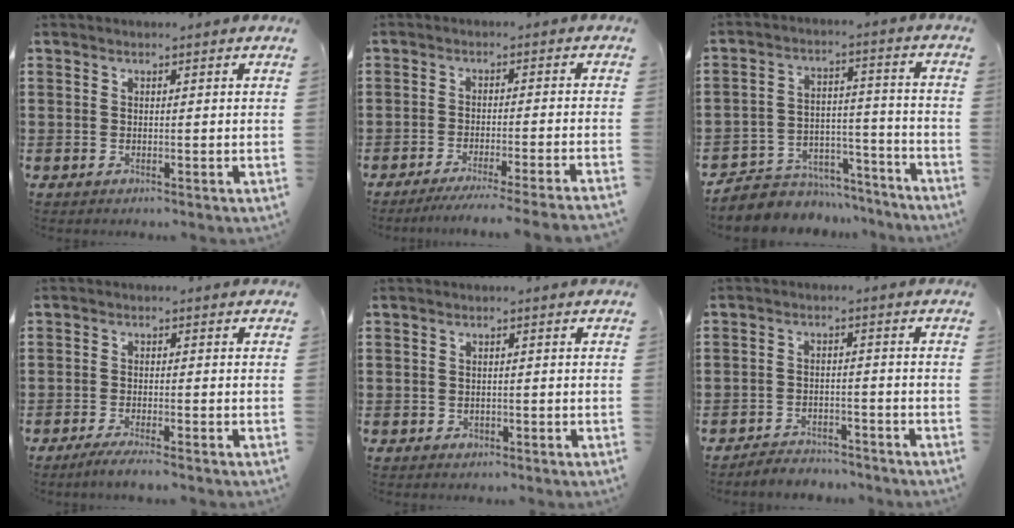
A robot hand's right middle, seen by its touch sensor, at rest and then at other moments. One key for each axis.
{"total": 3.5, "fx": -3.0, "fy": -0.7, "fz": 1.7, "tx": -0.027, "ty": -0.008, "tz": -0.061}
{"total": 5.5, "fx": -5.1, "fy": 2.1, "fz": 0.3, "tx": -0.007, "ty": 0.018, "tz": -0.101}
{"total": 2.0, "fx": -1.8, "fy": -0.2, "fz": 1.0, "tx": -0.015, "ty": 0.001, "tz": -0.034}
{"total": 0.5, "fx": -0.1, "fy": 0.4, "fz": 0.2, "tx": -0.007, "ty": 0.001, "tz": -0.002}
{"total": 3.1, "fx": -3.1, "fy": 0.4, "fz": -0.2, "tx": -0.004, "ty": 0.001, "tz": -0.067}